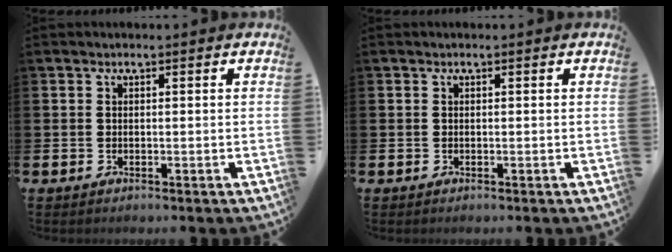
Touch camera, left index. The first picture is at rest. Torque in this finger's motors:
{"motor_torque": [0.00, 0.00, 0.00, -0.01]}